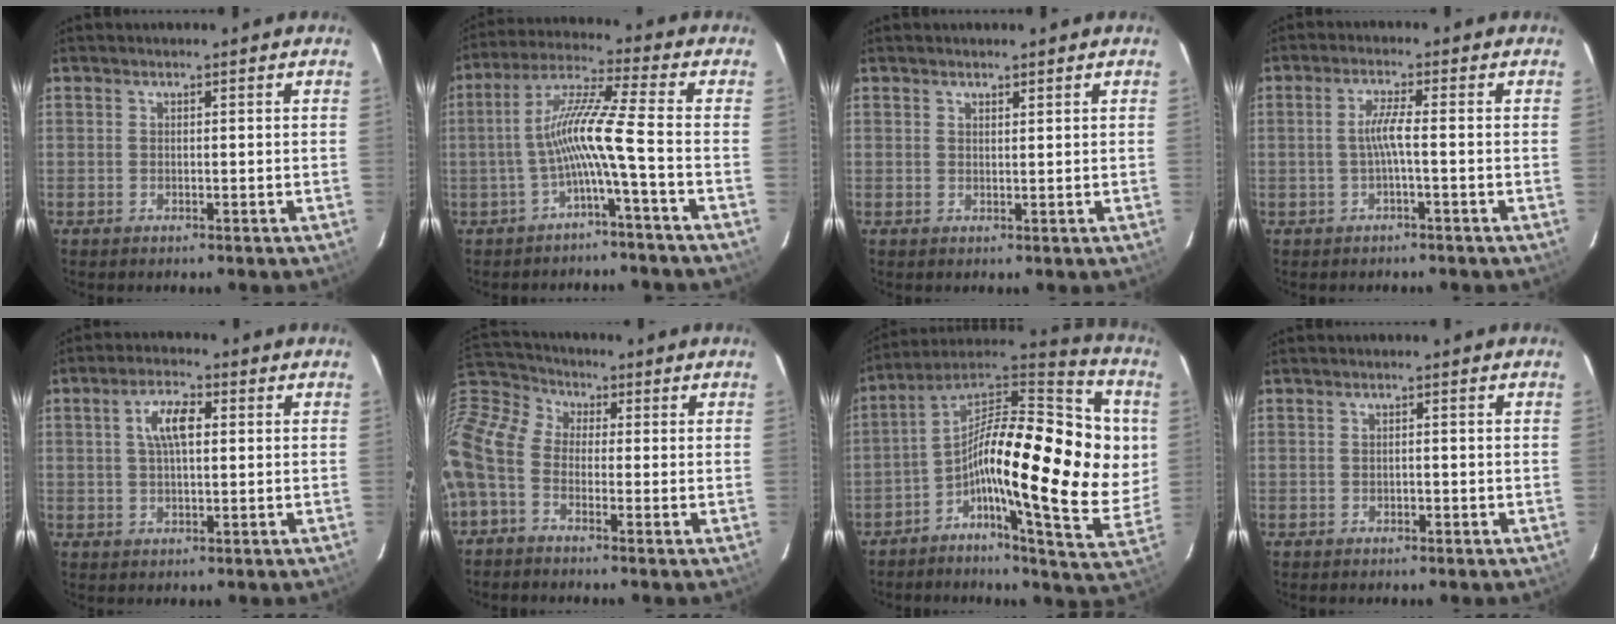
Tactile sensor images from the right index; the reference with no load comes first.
{"total": 8.8, "force": [-3.1, -1.4, 8.1], "torque": [-0.169, 0.011, -0.056]}
{"total": 1.0, "force": [0.9, 0.2, 0.3], "torque": [-0.008, 0.000, 0.016]}
{"total": 3.1, "force": [-0.9, -0.4, 2.9], "torque": [-0.060, 0.002, -0.016]}
{"total": 5.9, "force": [1.3, 2.5, 5.2], "torque": [-0.100, 0.015, 0.025]}
{"total": 10.8, "force": [-2.8, 7.1, 7.7], "torque": [-0.172, 0.014, -0.073]}
{"total": 26.8, "force": [0.7, 9.0, 25.2], "torque": [-0.403, 0.024, -0.012]}
{"total": 0.7, "force": [-0.4, 0.4, 0.5], "torque": [-0.006, 0.003, -0.006]}